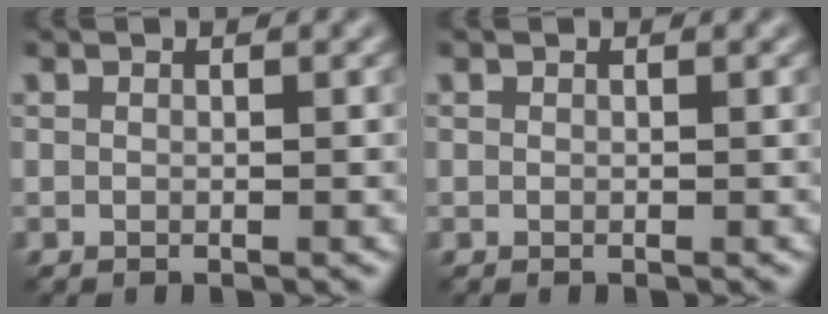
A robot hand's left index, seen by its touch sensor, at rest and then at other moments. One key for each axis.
{"total": 0.0}